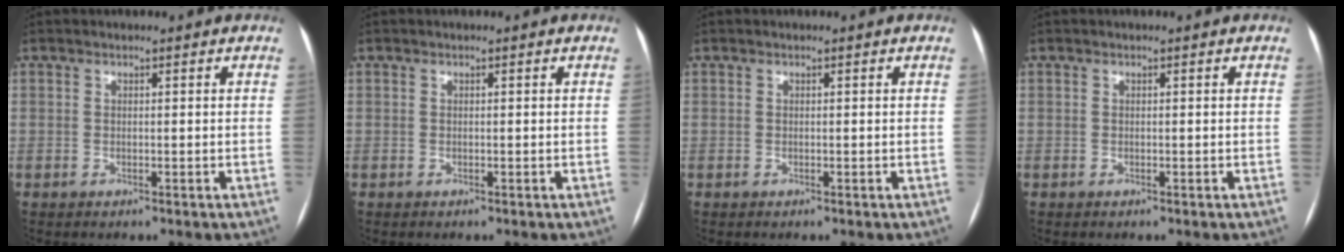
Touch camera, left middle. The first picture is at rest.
{"total": 0.0}
{"total": 0.0}
{"total": 0.0}